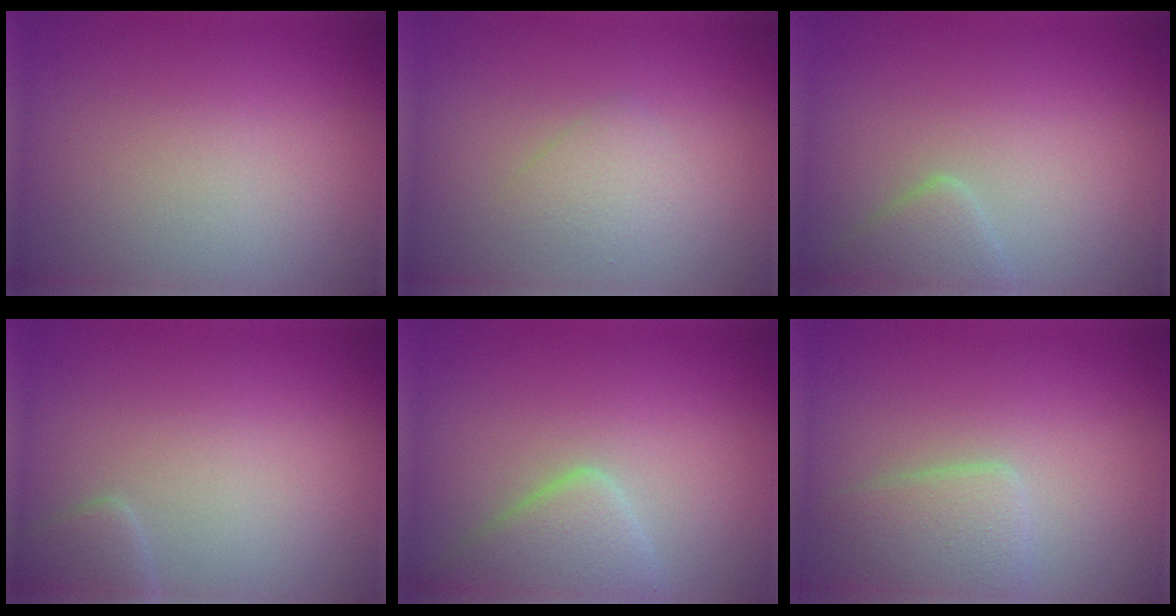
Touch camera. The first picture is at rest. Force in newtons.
{"total": 1.4, "press": 1.4, "slide": 0.0}
{"total": 2.2, "press": 2.2, "slide": 0.2}
{"total": 1.7, "press": 1.7, "slide": 0.1}
{"total": 3.9, "press": 3.9, "slide": 0.1}
{"total": 2.9, "press": 2.9, "slide": 0.1}